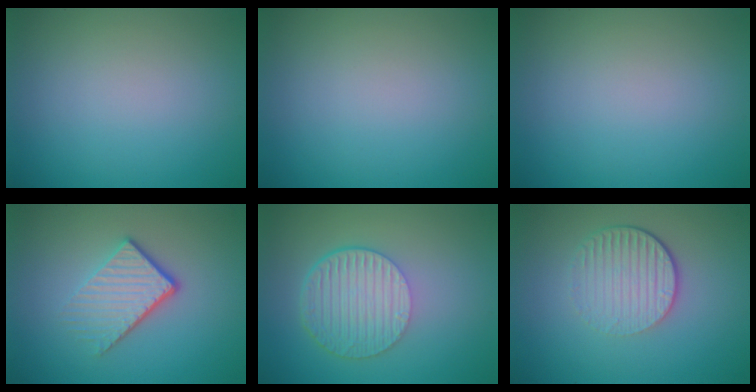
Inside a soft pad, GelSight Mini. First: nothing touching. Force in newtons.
{"total": 0.0}
{"total": 0.0}
{"total": 3.9, "press": 2.8, "slide": 2.8}
{"total": 6.1, "press": 4.1, "slide": 4.5}
{"total": 4.4, "press": 2.8, "slide": 3.4}